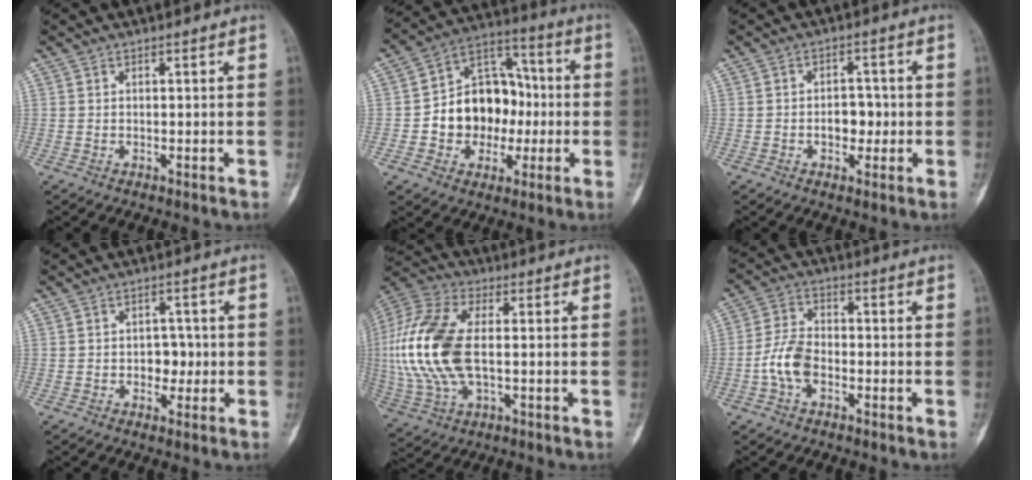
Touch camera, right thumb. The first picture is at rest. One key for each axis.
{"total": 15.6, "fx": -1.7, "fy": 12.2, "fz": 9.5, "tx": -0.094, "ty": 0.044, "tz": -0.028}
{"total": 4.6, "fx": -0.8, "fy": 3.2, "fz": 3.3, "tx": -0.023, "ty": 0.013, "tz": -0.014}
{"total": 3.8, "fx": -0.5, "fy": 2.8, "fz": 2.4, "tx": -0.006, "ty": 0.009, "tz": -0.011}
{"total": 19.1, "fx": 0.0, "fy": 10.0, "fz": 16.3, "tx": -0.372, "ty": 0.008, "tz": 0.002}
{"total": 6.9, "fx": -2.3, "fy": 4.2, "fz": 5.0, "tx": -0.098, "ty": 0.024, "tz": -0.053}